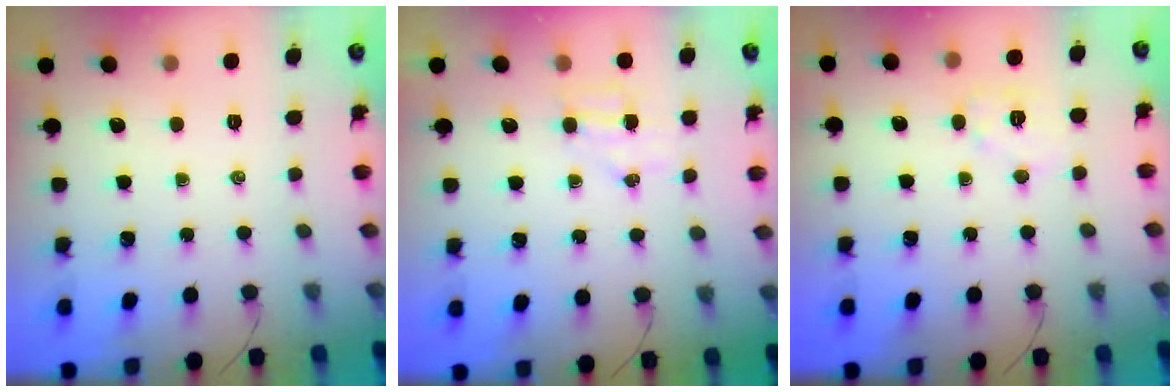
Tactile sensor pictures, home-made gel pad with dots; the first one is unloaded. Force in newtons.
{"total": 4.7, "press": 4.6, "slide": 1.2}
{"total": 6.3, "press": 6.3, "slide": 0.3}